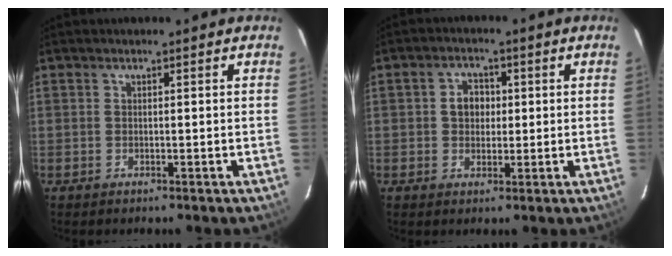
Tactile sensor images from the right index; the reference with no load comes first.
{"total": 4.1, "force": [0.2, 3.5, 2.0], "torque": [-0.031, 0.014, 0.005]}